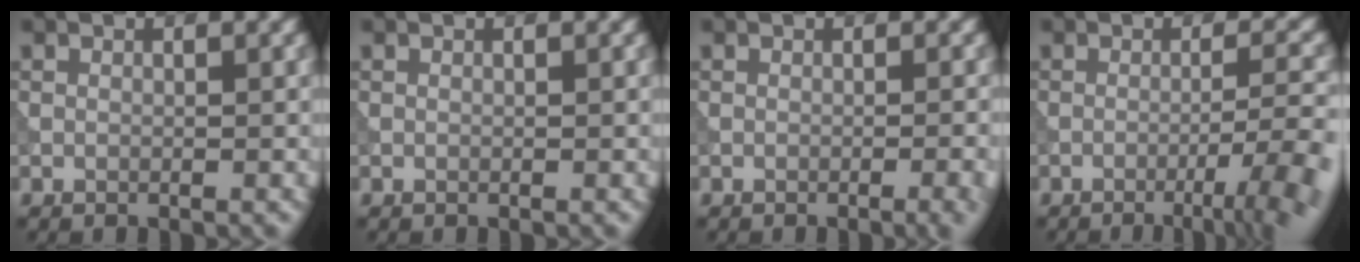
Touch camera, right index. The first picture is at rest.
{"total": 0.0}
{"total": 2.4, "force": [-0.9, 0.6, 2.1], "torque": [-0.018, 0.003, -0.014]}
{"total": 6.2, "force": [-2.8, 1.0, 5.4], "torque": [-0.073, 0.005, -0.046]}